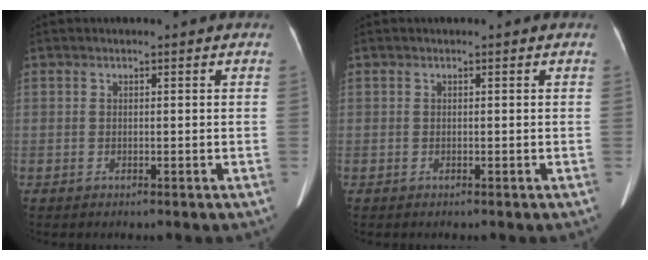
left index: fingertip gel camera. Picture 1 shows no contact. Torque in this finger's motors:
{"motor_torque": [0.01, 0.19, 0.05, 0.01]}